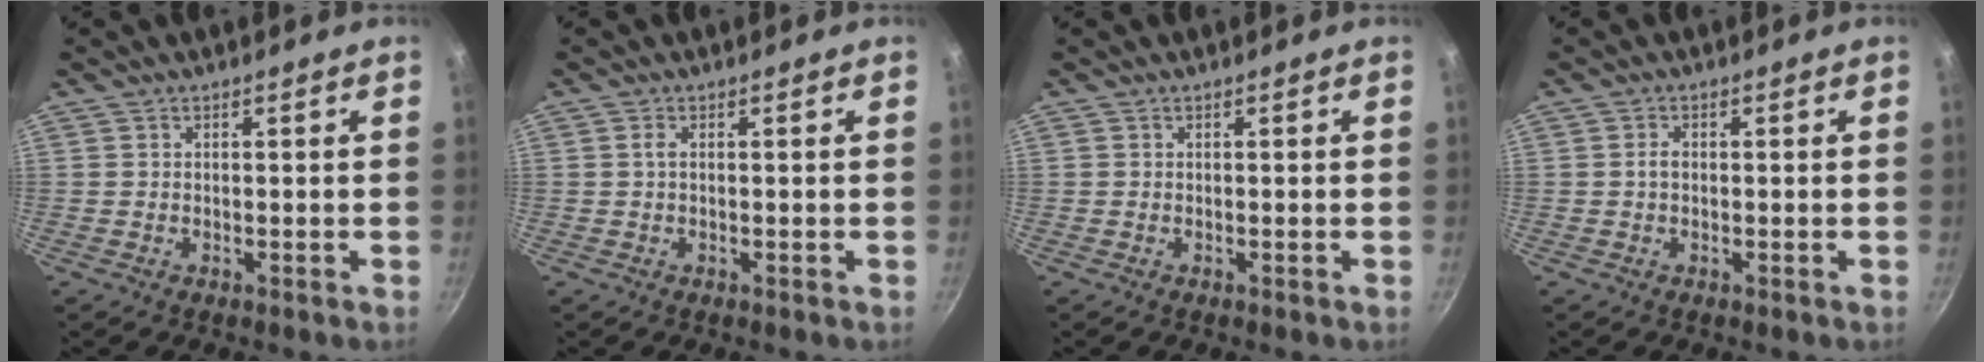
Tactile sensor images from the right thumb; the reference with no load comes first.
{"total": 0.9, "force": [0.0, 0.3, 0.8], "torque": [-0.018, 0.002, 0.001]}
{"total": 0.0}
{"total": 1.4, "force": [-0.1, 0.9, 1.0], "torque": [-0.017, 0.006, -0.002]}